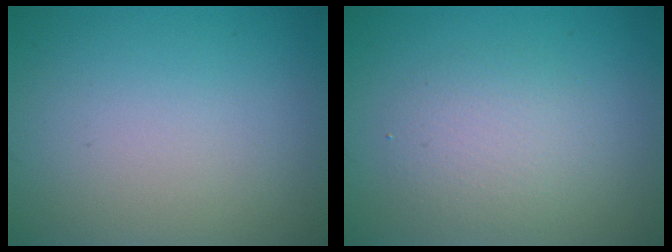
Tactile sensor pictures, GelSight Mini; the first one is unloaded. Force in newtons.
{"total": 2.7, "press": 2.6, "slide": 0.3}